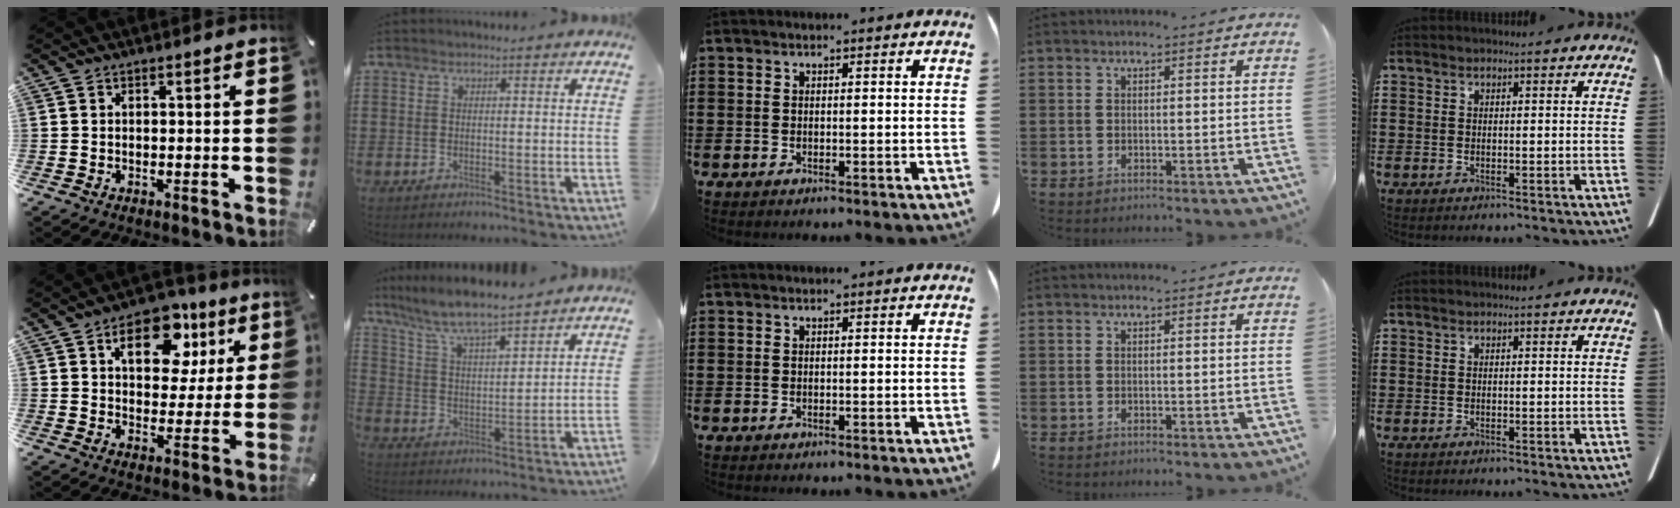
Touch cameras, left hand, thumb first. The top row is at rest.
{"thumb": {"total": 13.5, "force": [6.3, 8.7, 8.2], "torque": [-0.105, -0.019, 0.105]}, "index": {"total": 7.2, "force": [6.5, 0.5, 3.1], "torque": [-0.087, -0.035, 0.110]}}